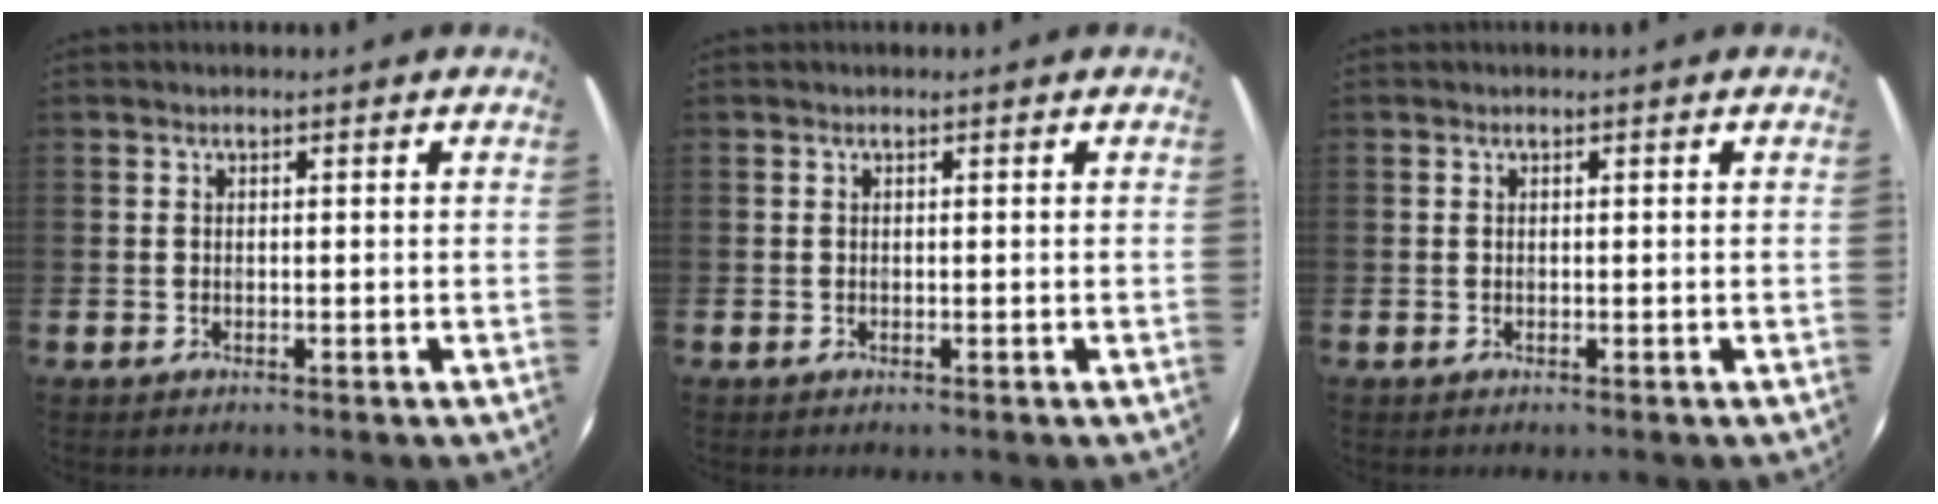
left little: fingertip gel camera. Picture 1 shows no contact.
{"total": 0.0}
{"total": 0.0}